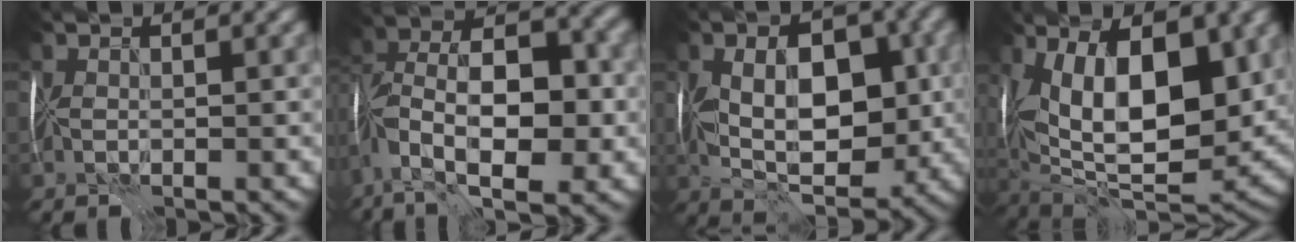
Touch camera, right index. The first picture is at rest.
{"total": 11.2, "force": [-3.1, 6.2, 8.8], "torque": [-0.159, 0.013, -0.061]}
{"total": 9.2, "force": [0.2, 5.0, 7.6], "torque": [-0.125, -0.004, 0.006]}
{"total": 14.8, "force": [2.9, 6.6, 12.9], "torque": [-0.179, 0.003, 0.056]}